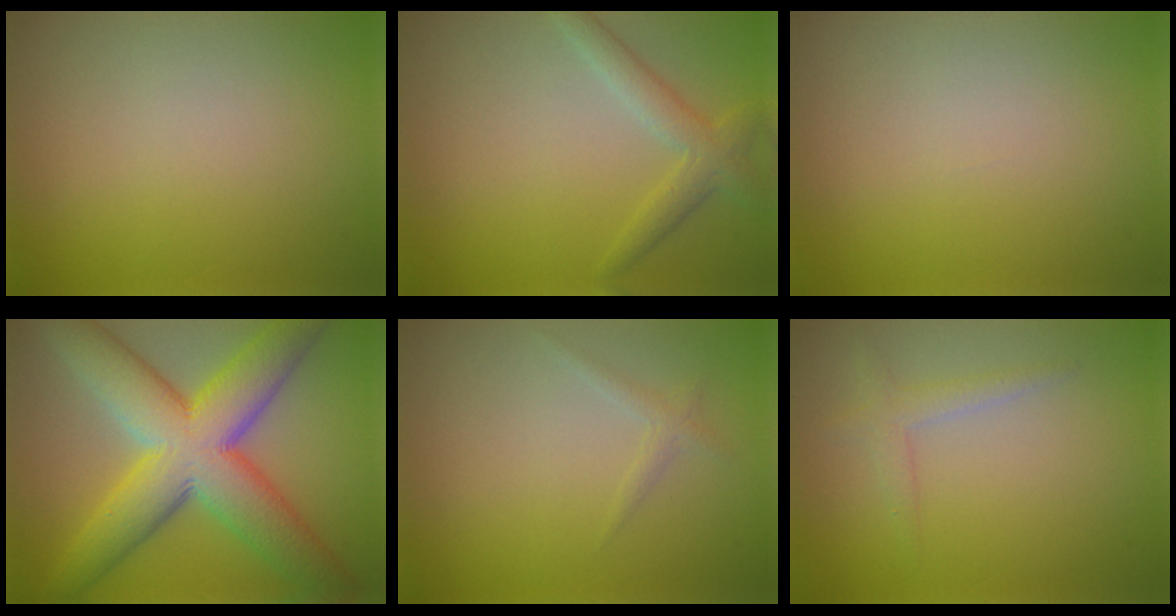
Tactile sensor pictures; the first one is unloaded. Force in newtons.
{"total": 2.8, "press": 2.8, "slide": 0.1}
{"total": 0.0}
{"total": 12.2, "press": 12.2, "slide": 0.2}
{"total": 1.0, "press": 1.0, "slide": 0.0}
{"total": 1.6, "press": 1.5, "slide": 0.1}